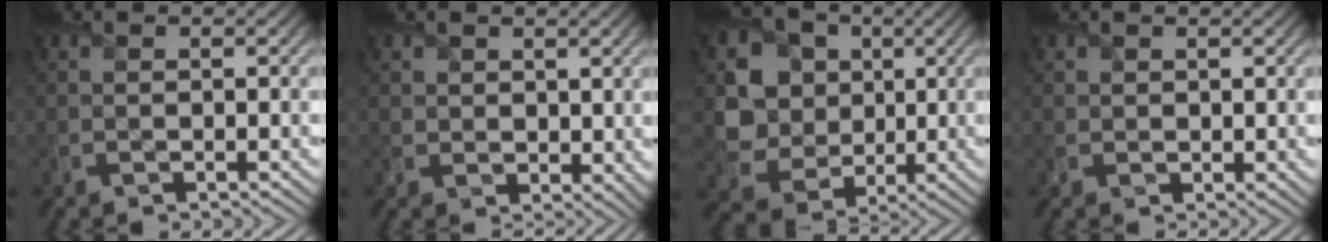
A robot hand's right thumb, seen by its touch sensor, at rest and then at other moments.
{"total": 3.2, "force": [1.5, 2.5, 1.4], "torque": [-0.038, -0.011, 0.027]}
{"total": 8.9, "force": [1.5, 7.9, 3.7], "torque": [-0.102, -0.014, 0.019]}
{"total": 1.4, "force": [0.8, 1.0, 0.3], "torque": [-0.008, -0.004, 0.017]}